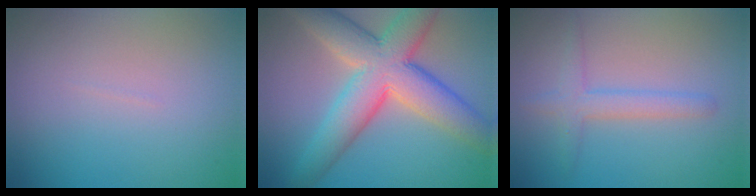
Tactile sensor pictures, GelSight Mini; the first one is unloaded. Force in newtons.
{"total": 9.7, "press": 9.7, "slide": 0.2}
{"total": 2.3, "press": 2.3, "slide": 0.0}